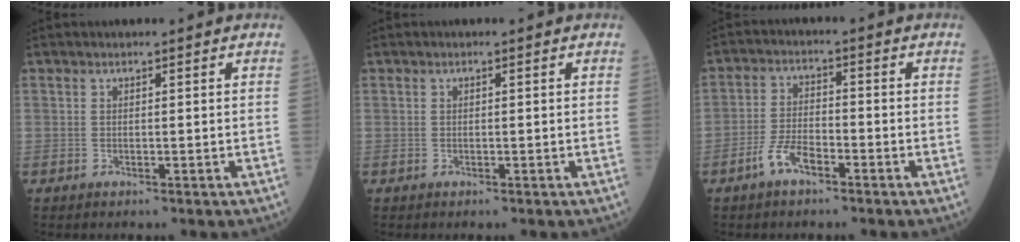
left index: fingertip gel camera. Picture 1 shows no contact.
{"total": 0.0}
{"total": 4.7, "force": [-3.0, 1.6, 3.2], "torque": [-0.073, 0.001, -0.061]}